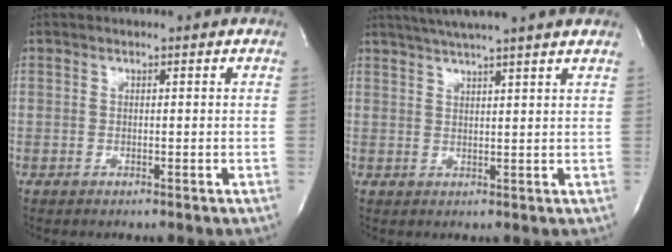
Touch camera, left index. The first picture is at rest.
{"total": 9.9, "force": [8.4, -1.1, 5.2], "torque": [-0.086, 0.024, 0.108]}